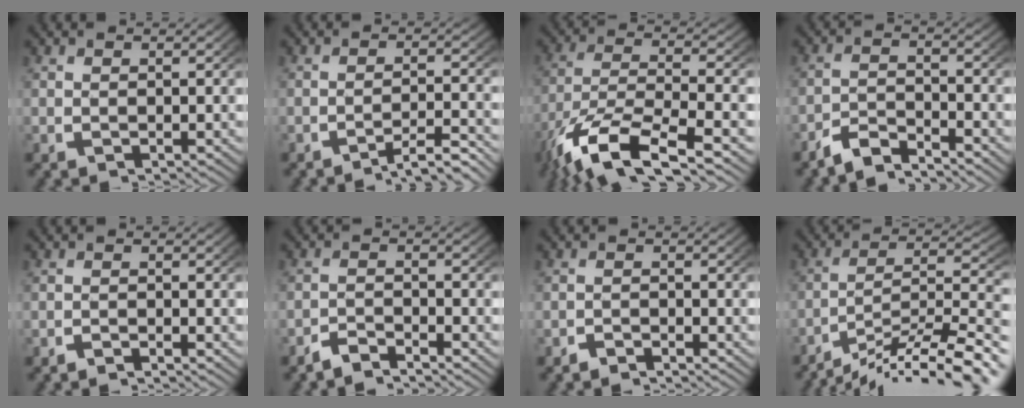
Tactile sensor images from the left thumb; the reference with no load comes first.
{"total": 3.3, "force": [-2.6, 0.7, 1.9], "torque": [-0.027, -0.003, -0.042]}
{"total": 10.5, "force": [-3.7, 5.4, 8.2], "torque": [-0.187, -0.042, -0.039]}
{"total": 3.6, "force": [-3.1, 1.2, 1.5], "torque": [-0.024, -0.005, -0.062]}
{"total": 1.0, "force": [-1.0, 0.2, 0.1], "torque": [0.002, -0.002, -0.021]}
{"total": 2.3, "force": [-2.2, 0.4, 0.5], "torque": [-0.005, -0.001, -0.049]}
{"total": 1.3, "force": [-1.3, 0.2, 0.0], "torque": [0.005, -0.003, -0.029]}
{"total": 12.2, "force": [-6.8, 5.9, 8.1], "torque": [-0.138, -0.043, -0.085]}